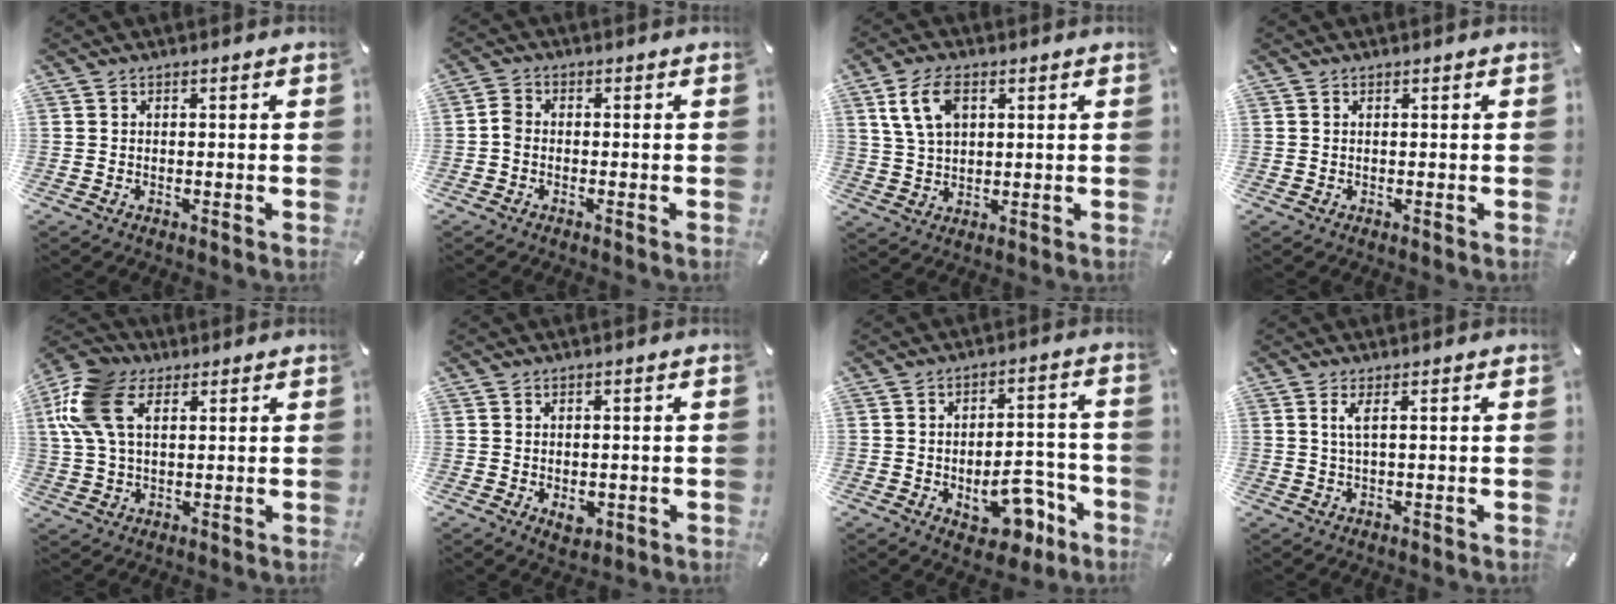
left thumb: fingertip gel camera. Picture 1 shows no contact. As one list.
[{"total": 2.5, "force": [-0.7, 1.9, 1.3], "torque": [-0.023, 0.007, -0.013]}, {"total": 7.9, "force": [3.1, 4.9, 5.4], "torque": [-0.129, 0.004, 0.056]}, {"total": 0.0}, {"total": 14.5, "force": [5.5, 9.3, 9.8], "torque": [-0.235, 0.004, 0.100]}, {"total": 3.3, "force": [-0.8, 2.5, 2.0], "torque": [-0.031, -0.001, -0.014]}, {"total": 12.4, "force": [-5.0, 7.0, 9.0], "torque": [-0.109, 0.019, -0.080]}, {"total": 2.6, "force": [0.8, 0.3, 2.5], "torque": [-0.052, 0.000, 0.013]}]